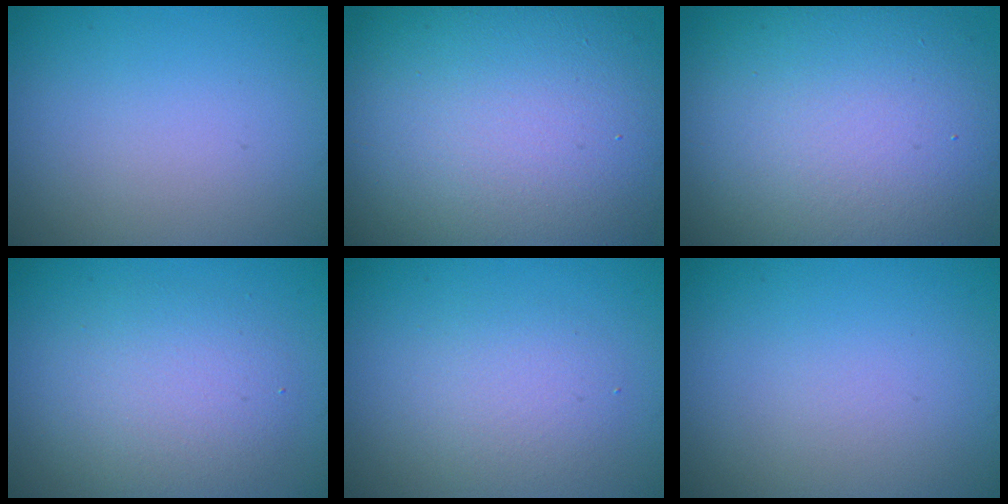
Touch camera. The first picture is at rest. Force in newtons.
{"total": 16.9, "press": 16.9, "slide": 1.0}
{"total": 14.7, "press": 14.7, "slide": 0.9}
{"total": 4.0, "press": 4.0, "slide": 0.1}
{"total": 2.7, "press": 2.7, "slide": 0.1}
{"total": 0.0}